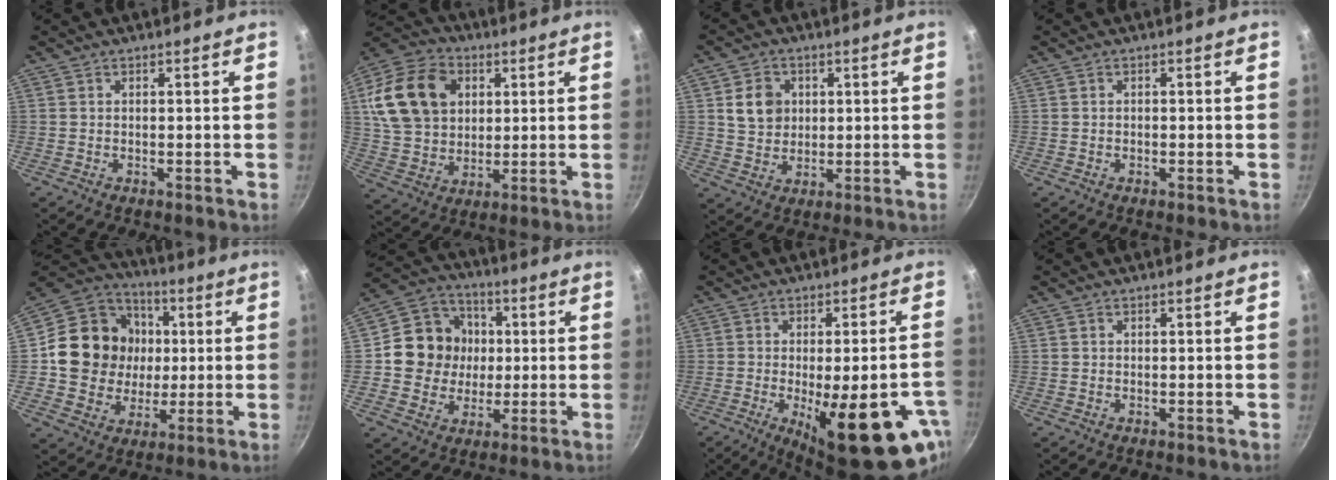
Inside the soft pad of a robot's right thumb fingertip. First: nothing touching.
{"total": 18.5, "force": [5.1, 13.9, 11.1], "torque": [-0.190, 0.004, 0.091]}
{"total": 7.1, "force": [1.7, 6.0, 3.3], "torque": [-0.034, -0.001, 0.031]}
{"total": 0.0}
{"total": 18.8, "force": [1.6, 16.8, 8.2], "torque": [-0.120, 0.018, 0.029]}
{"total": 13.6, "force": [0.9, 12.6, 5.1], "torque": [-0.057, 0.020, 0.006]}
{"total": 20.0, "force": [-7.4, 6.2, 17.5], "torque": [-0.211, 0.003, -0.087]}
{"total": 0.0}